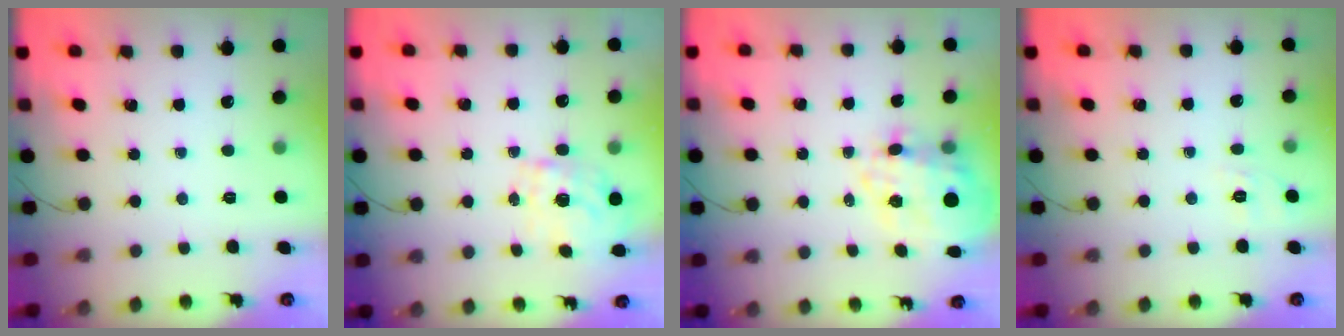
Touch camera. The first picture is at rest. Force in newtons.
{"total": 1.4, "press": 1.2, "slide": 0.7}
{"total": 13.3, "press": 12.9, "slide": 3.2}
{"total": 1.9, "press": 0.2, "slide": 1.9}